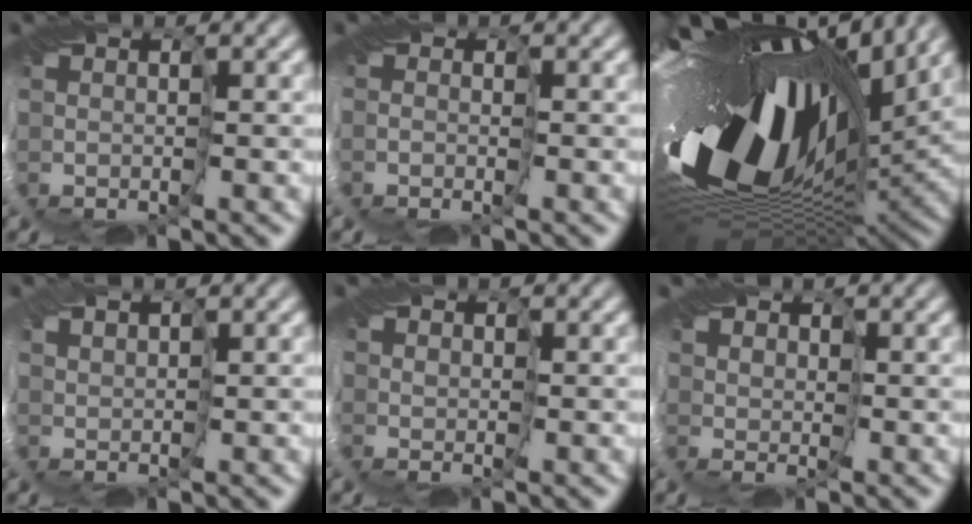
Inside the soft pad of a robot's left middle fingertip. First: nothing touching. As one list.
[{"total": 0.7, "force": [-0.3, 0.6, 0.2], "torque": [0.001, -0.001, -0.006]}, {"total": 18.4, "force": [2.0, 9.1, 15.9], "torque": [-0.283, -0.060, 0.038]}, {"total": 0.9, "force": [0.8, 0.3, 0.3], "torque": [-0.011, 0.005, 0.016]}, {"total": 0.9, "force": [0.2, 0.8, 0.3], "torque": [-0.003, -0.001, 0.002]}, {"total": 1.8, "force": [0.8, 1.4, 0.8], "torque": [-0.012, -0.001, 0.011]}]